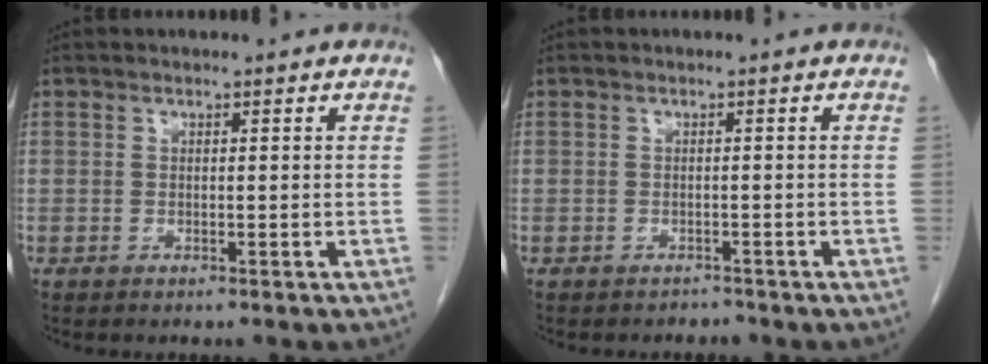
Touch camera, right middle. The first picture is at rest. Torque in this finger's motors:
{"motor_torque": [0.43, -0.27, 0.02, -0.01]}